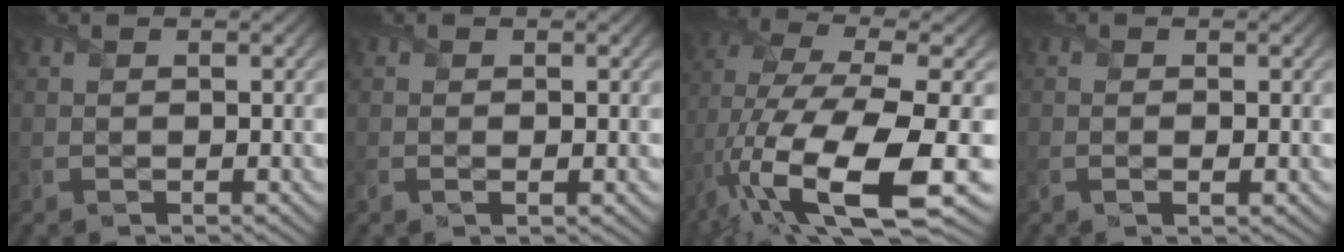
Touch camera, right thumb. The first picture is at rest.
{"total": 0.7, "force": [-0.1, 0.2, 0.6], "torque": [-0.013, -0.003, -0.001]}
{"total": 16.1, "force": [-5.1, 5.9, 14.1], "torque": [-0.301, -0.024, -0.079]}
{"total": 1.0, "force": [-0.2, 0.2, 1.0], "torque": [-0.019, -0.002, -0.003]}